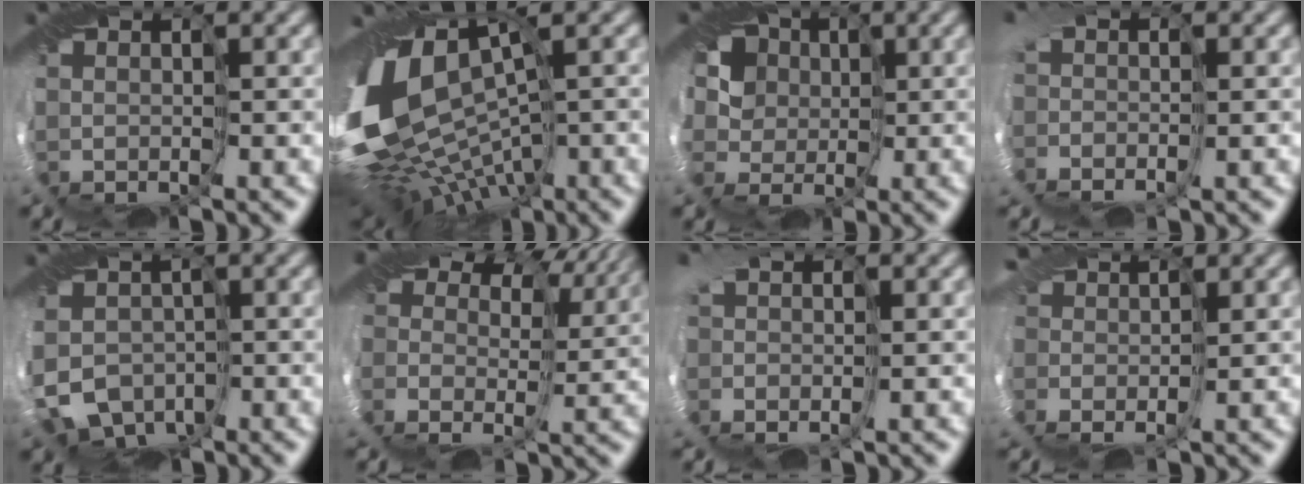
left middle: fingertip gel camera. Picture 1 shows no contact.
{"total": 15.6, "force": [-2.7, 9.1, 12.3], "torque": [-0.226, -0.021, -0.013]}
{"total": 5.9, "force": [0.9, 5.1, 2.9], "torque": [-0.040, 0.021, -0.019]}
{"total": 2.8, "force": [-1.0, 1.9, 1.9], "torque": [-0.026, 0.004, -0.021]}
{"total": 4.7, "force": [-2.4, 3.7, 1.7], "torque": [-0.021, -0.003, -0.056]}
{"total": 12.8, "force": [6.5, 8.3, 7.2], "torque": [-0.141, 0.043, 0.092]}
{"total": 2.3, "force": [-0.8, 1.4, 1.7], "torque": [-0.030, 0.005, -0.021]}
{"total": 2.1, "force": [-0.6, 1.6, 1.3], "torque": [-0.034, 0.001, -0.022]}